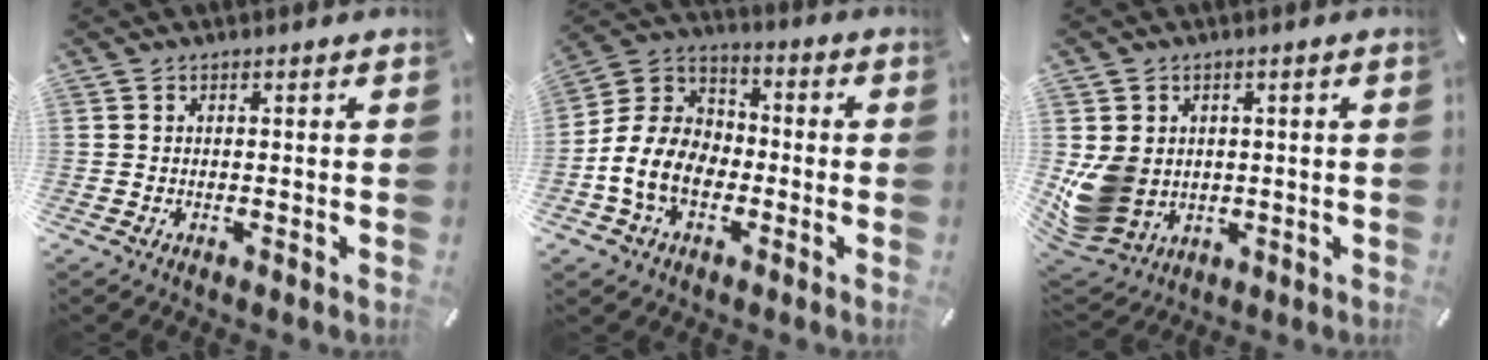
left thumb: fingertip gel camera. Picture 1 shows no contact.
{"total": 12.0, "force": [-4.2, 9.1, 6.5], "torque": [-0.154, 0.023, -0.078]}
{"total": 10.1, "force": [-0.2, 9.2, 4.2], "torque": [-0.100, -0.004, -0.001]}